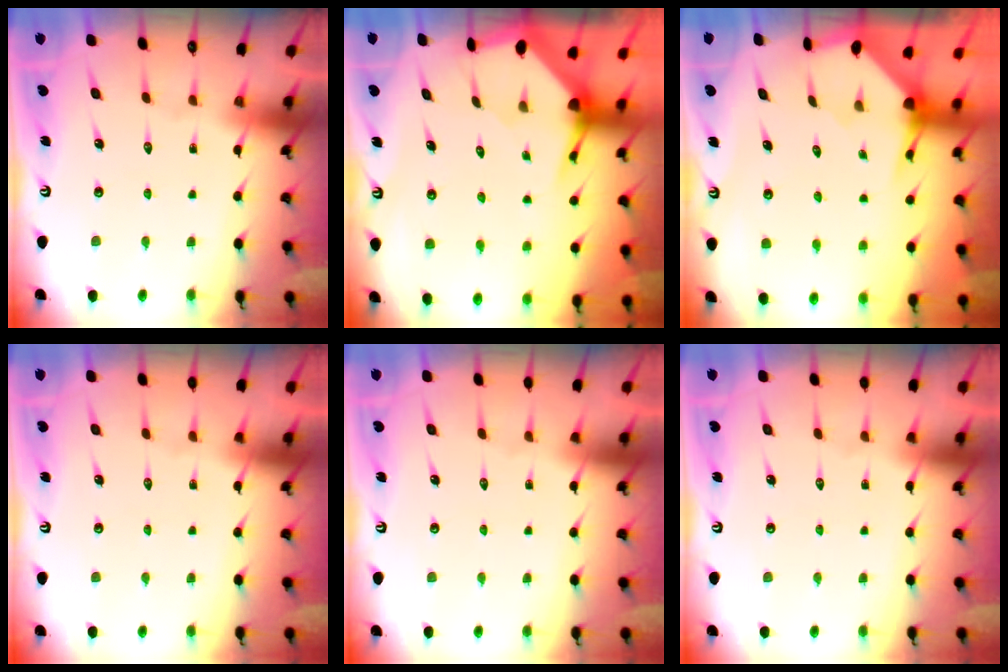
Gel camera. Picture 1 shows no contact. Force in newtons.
{"total": 3.5, "press": 3.5, "slide": 0.4}
{"total": 3.3, "press": 3.3, "slide": 0.3}
{"total": 0.0}
{"total": 0.0}
{"total": 0.0}